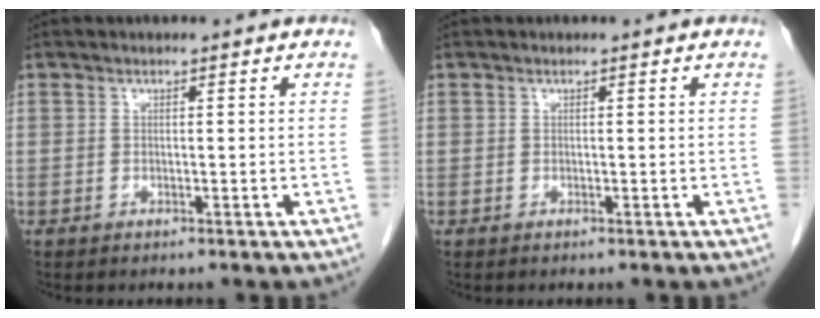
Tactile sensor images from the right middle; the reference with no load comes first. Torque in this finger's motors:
{"motor_torque": [-0.10, 0.06, 0.00, 0.00]}